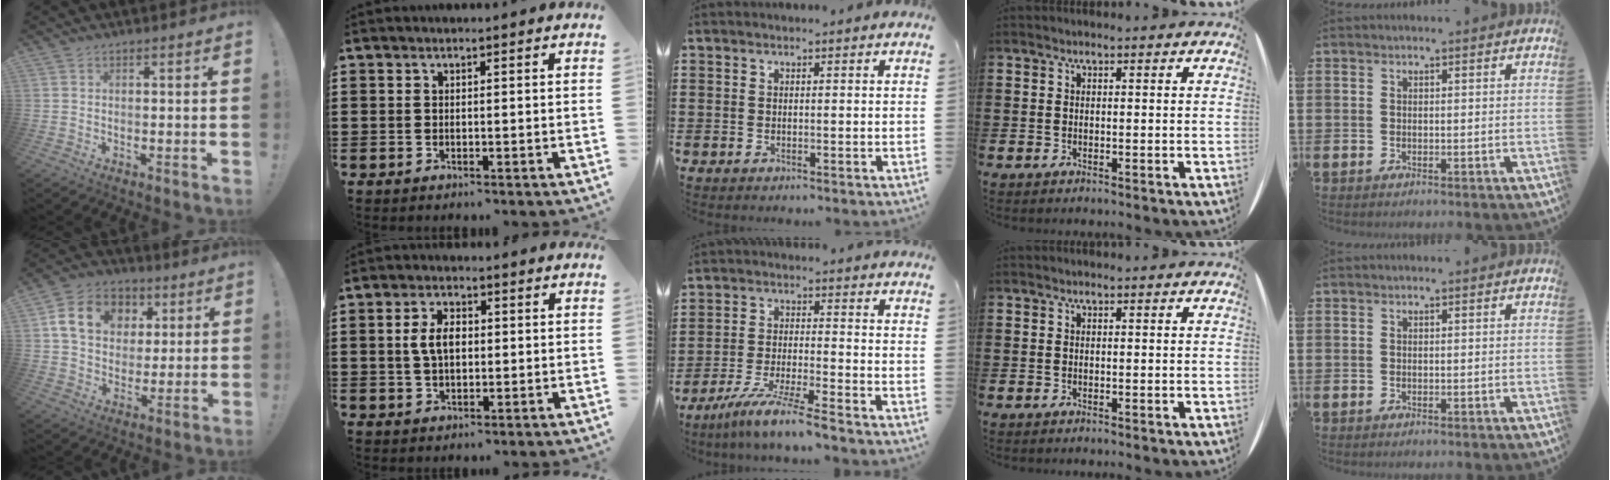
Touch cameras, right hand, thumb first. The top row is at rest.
{"thumb": {"total": 14.2, "force": [4.5, 11.3, 7.4], "torque": [-0.108, -0.006, 0.091]}, "index": {"total": 4.7, "force": [0.4, 2.5, 3.9], "torque": [-0.087, 0.008, 0.003]}, "middle": {"total": 7.0, "force": [-6.0, -0.9, 3.4], "torque": [-0.070, -0.020, -0.116]}}